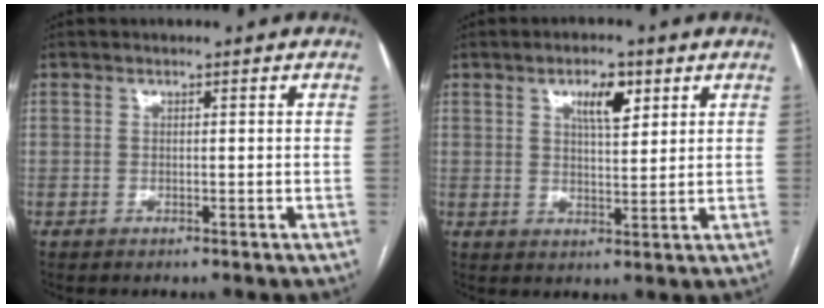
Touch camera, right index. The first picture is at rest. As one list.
[{"total": 5.3, "force": [2.6, 1.8, 4.3], "torque": [-0.073, 0.003, 0.044]}]